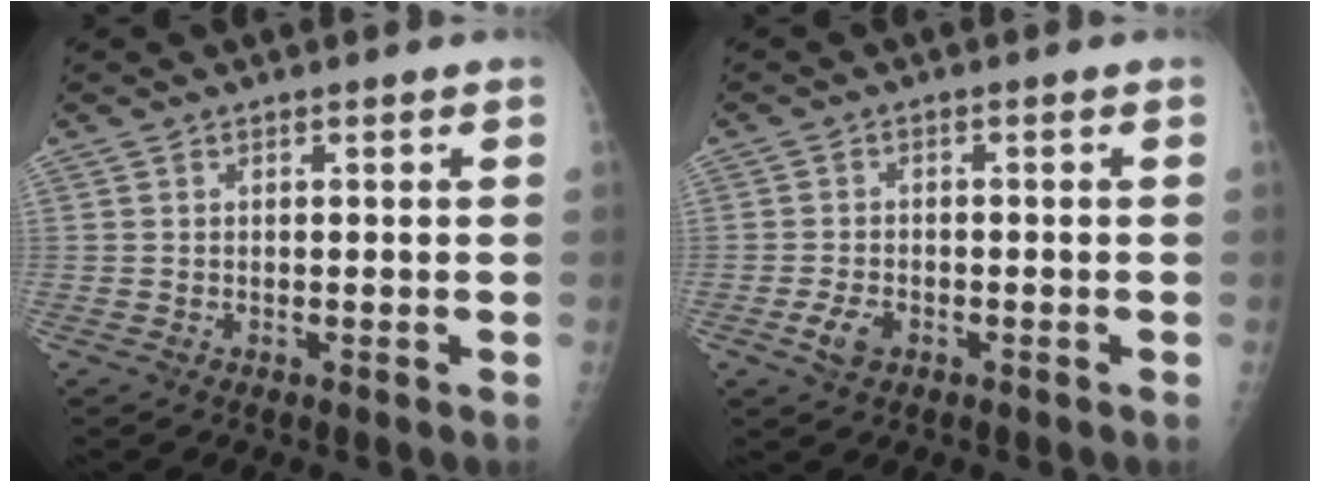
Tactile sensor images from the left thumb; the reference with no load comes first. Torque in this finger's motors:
{"motor_torque": [-0.33, 0.35, 0.23, 0.08, 0.00]}